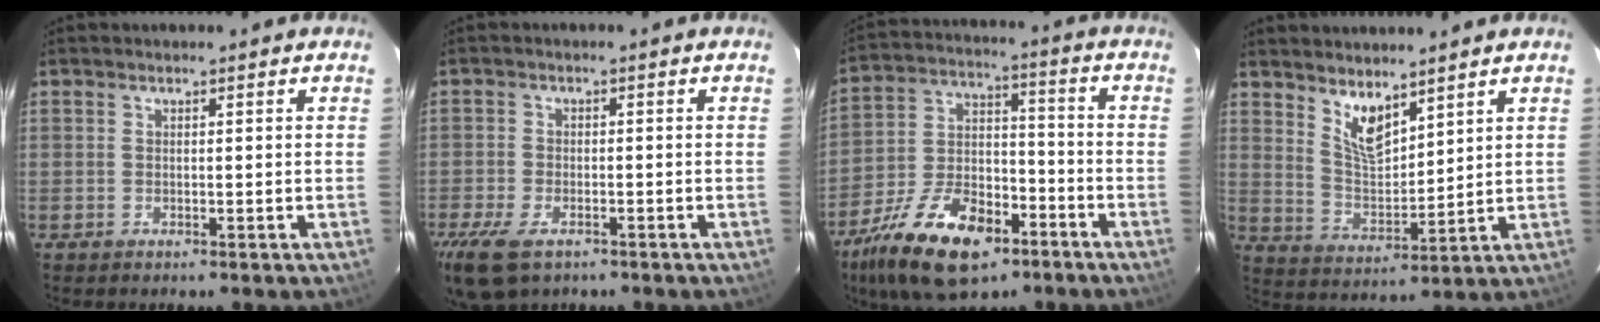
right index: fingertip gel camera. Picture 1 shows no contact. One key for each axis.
{"total": 8.8, "fx": -5.6, "fy": 4.6, "fz": 5.1, "tx": -0.133, "ty": -0.025, "tz": -0.102}
{"total": 19.6, "fx": -11.9, "fy": 9.7, "fz": 12.2, "tx": -0.252, "ty": -0.007, "tz": -0.201}
{"total": 7.4, "fx": 5.3, "fy": 2.7, "fz": 4.3, "tx": -0.076, "ty": -0.007, "tz": 0.108}